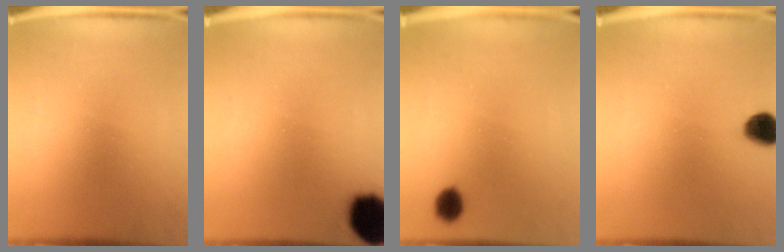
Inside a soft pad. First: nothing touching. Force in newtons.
{"total": 15.6}
{"total": 4.2}
{"total": 6.1}